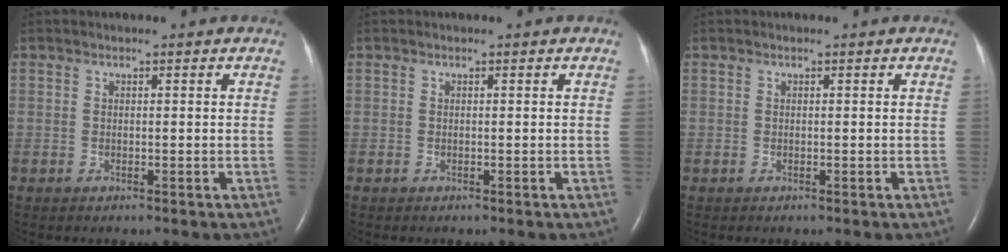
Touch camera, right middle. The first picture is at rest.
{"total": 0.0}
{"total": 0.0}